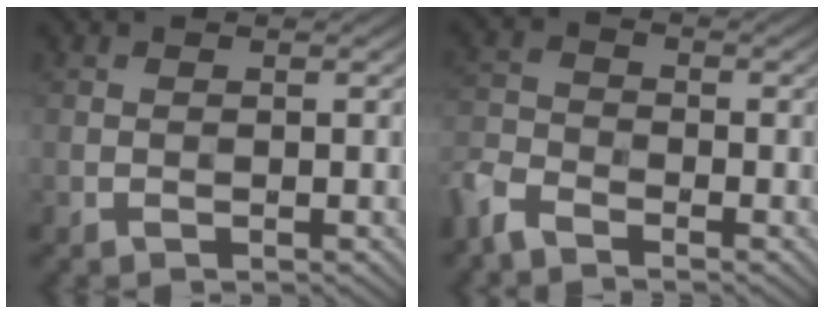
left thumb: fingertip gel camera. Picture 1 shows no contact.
{"total": 5.3, "force": [-4.1, 2.3, 2.4], "torque": [-0.065, -0.015, -0.094]}